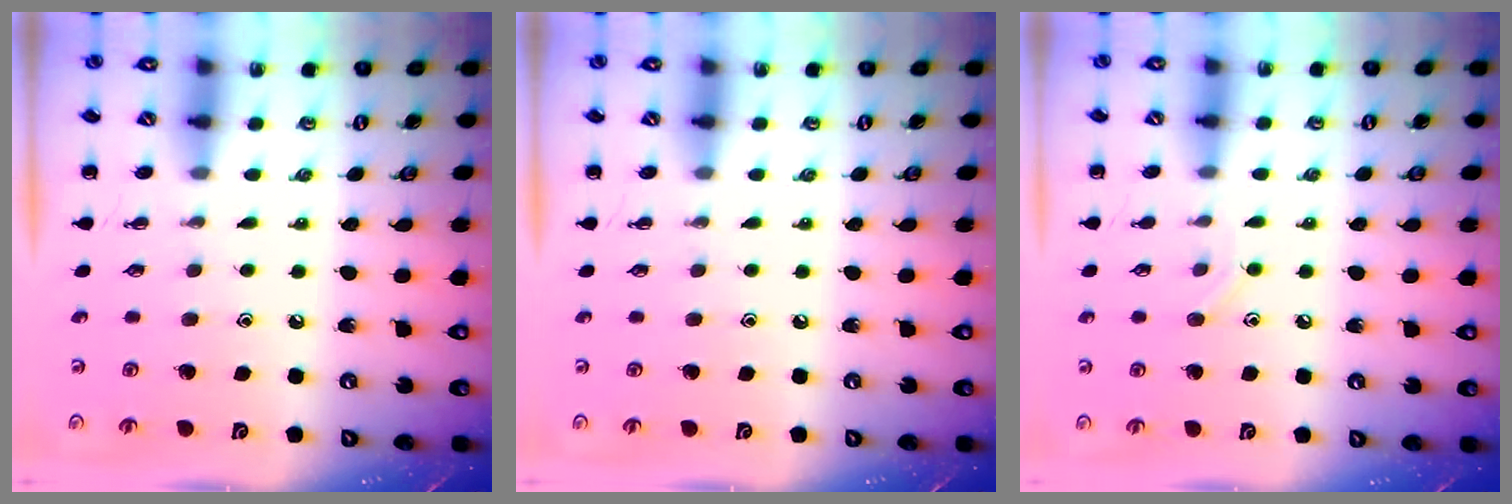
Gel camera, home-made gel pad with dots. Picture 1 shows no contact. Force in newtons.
{"total": 0.0}
{"total": 5.8, "press": 5.5, "slide": 1.9}